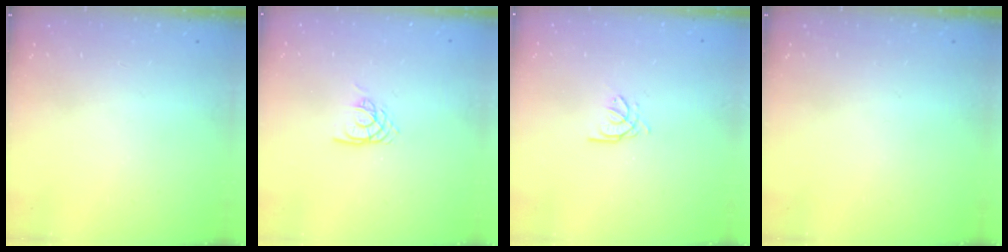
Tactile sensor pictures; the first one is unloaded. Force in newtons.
{"total": 5.1, "press": 5.1, "slide": 0.4}
{"total": 2.4, "press": 2.4, "slide": 0.1}
{"total": 0.0}